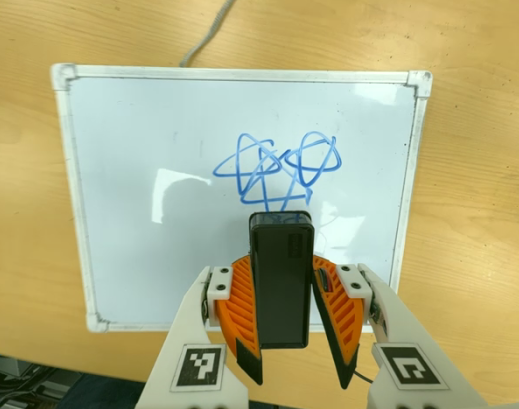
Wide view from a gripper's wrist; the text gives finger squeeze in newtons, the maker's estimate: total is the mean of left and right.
{"total": 5.8, "left": 5.5, "right": 6.2}